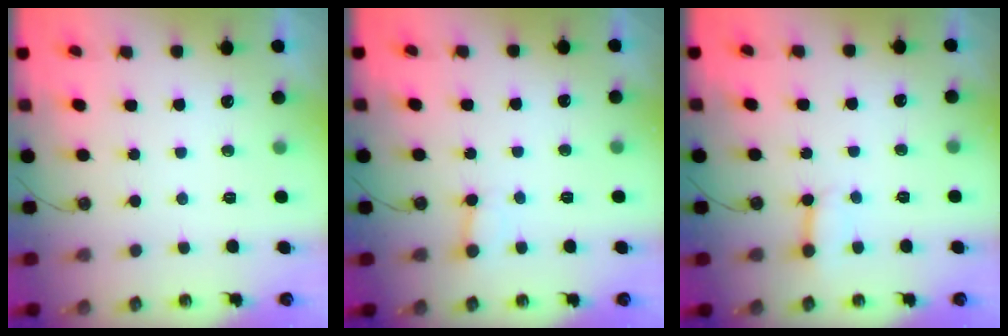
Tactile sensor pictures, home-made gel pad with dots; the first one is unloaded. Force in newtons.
{"total": 4.1, "press": 4.0, "slide": 0.5}
{"total": 3.1, "press": 3.1, "slide": 0.1}